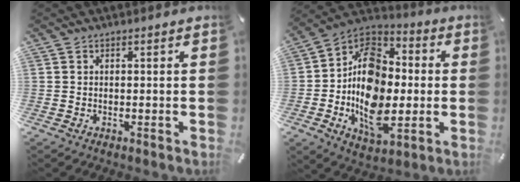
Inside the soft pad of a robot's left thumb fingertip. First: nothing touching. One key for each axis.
{"total": 18.1, "fx": -3.3, "fy": 12.9, "fz": 12.3, "tx": -0.229, "ty": 0.012, "tz": -0.063}